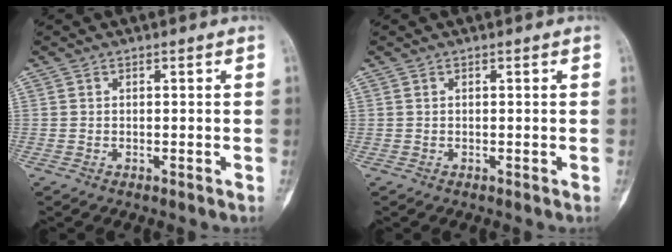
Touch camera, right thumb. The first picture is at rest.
{"total": 0.0}